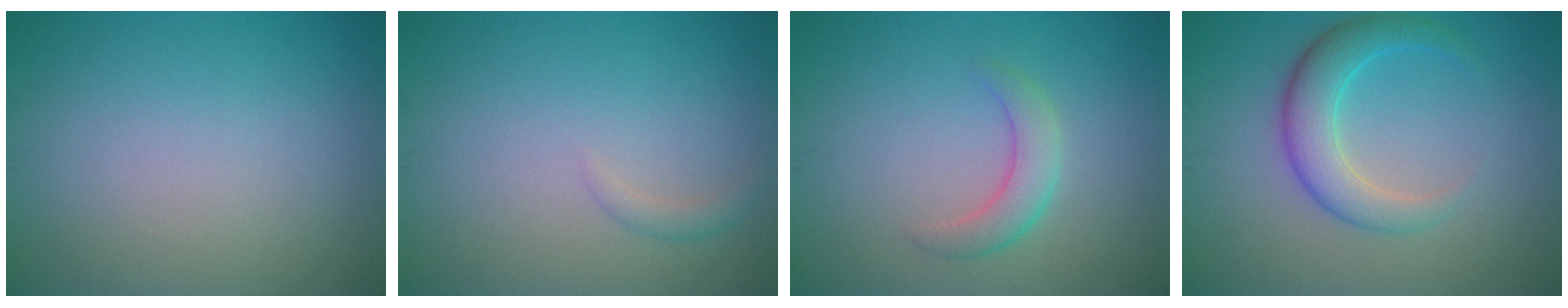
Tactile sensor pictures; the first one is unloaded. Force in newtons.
{"total": 1.0, "press": 1.0, "slide": 0.0}
{"total": 2.6, "press": 2.6, "slide": 0.3}
{"total": 4.4, "press": 4.4, "slide": 0.1}